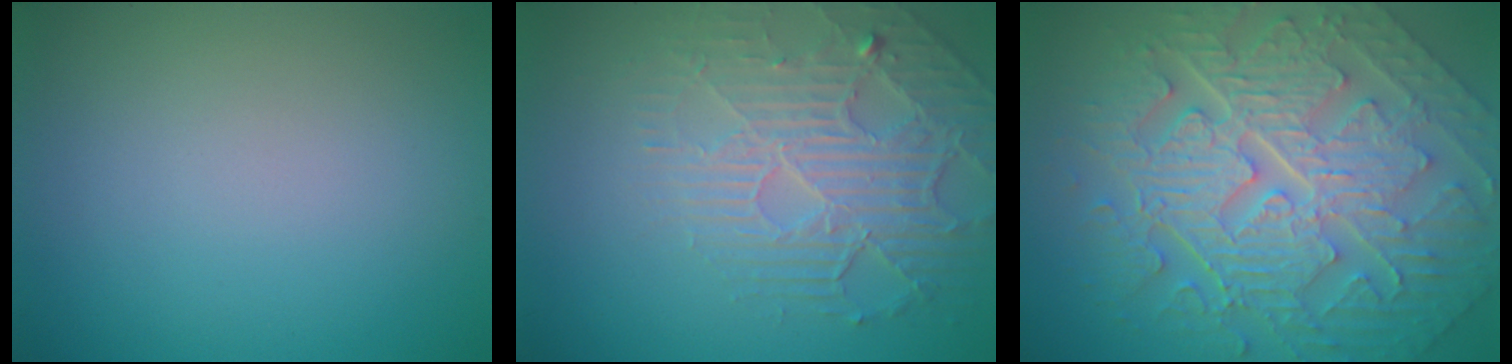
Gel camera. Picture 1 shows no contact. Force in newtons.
{"total": 4.2, "press": 3.9, "slide": 1.6}
{"total": 11.4, "press": 7.8, "slide": 8.3}